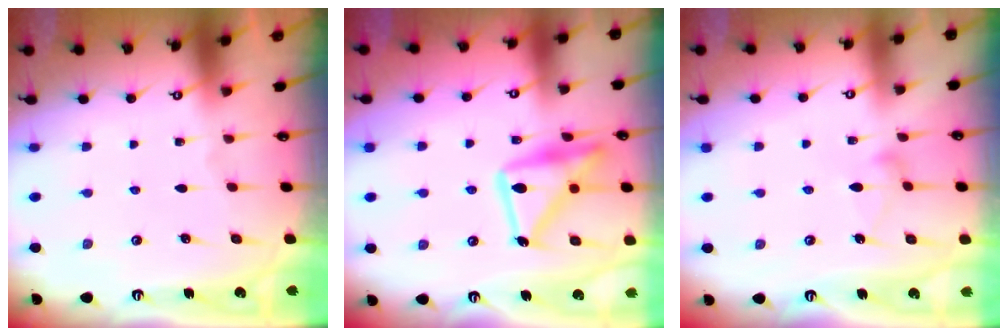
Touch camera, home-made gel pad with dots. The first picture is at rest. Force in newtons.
{"total": 17.7, "press": 17.7, "slide": 1.2}
{"total": 7.3, "press": 7.3, "slide": 0.3}